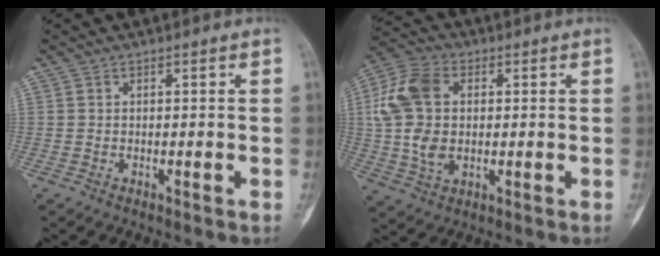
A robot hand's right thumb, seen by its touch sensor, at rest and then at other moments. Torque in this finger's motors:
{"motor_torque": [1.55, 1.56, 0.89, -0.92, 0.43]}